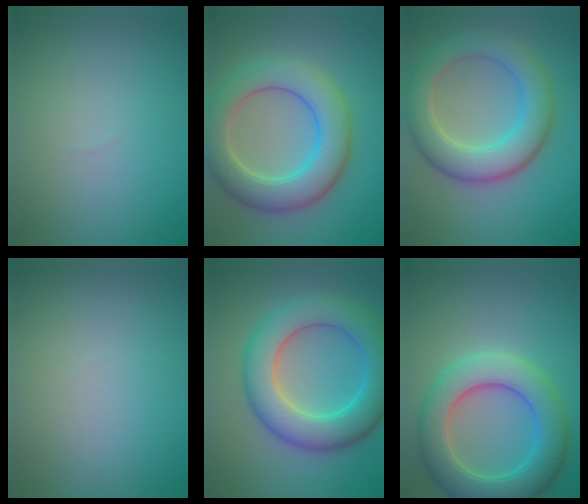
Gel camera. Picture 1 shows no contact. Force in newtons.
{"total": 7.6, "press": 7.6, "slide": 0.9}
{"total": 6.8, "press": 6.8, "slide": 0.6}
{"total": 0.0}
{"total": 8.3, "press": 8.3, "slide": 0.1}
{"total": 7.5, "press": 7.4, "slide": 0.6}